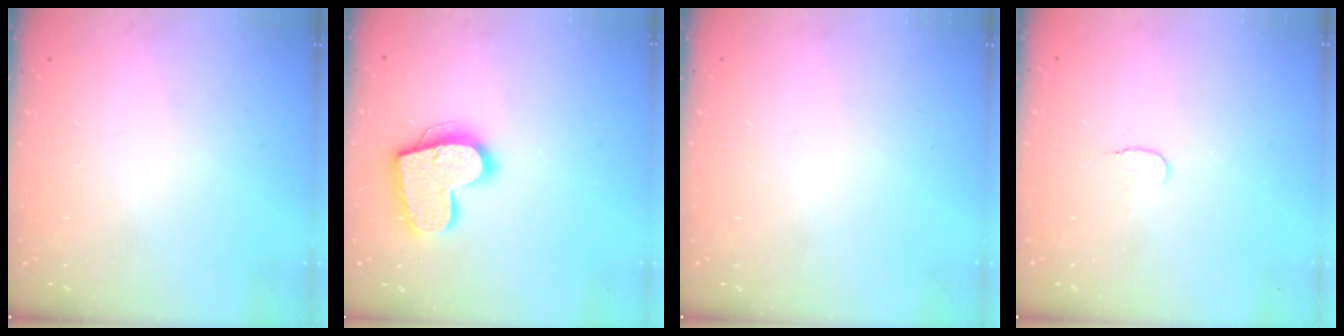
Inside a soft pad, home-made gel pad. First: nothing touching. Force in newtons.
{"total": 16.4, "press": 16.4, "slide": 1.2}
{"total": 0.0}
{"total": 3.6, "press": 3.6, "slide": 0.4}